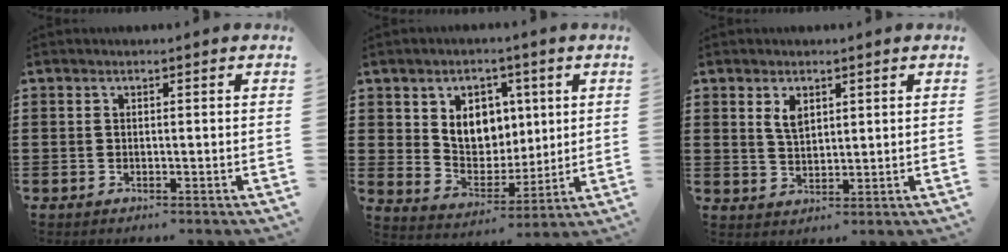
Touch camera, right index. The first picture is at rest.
{"total": 7.7, "force": [2.6, 6.3, 3.5], "torque": [-0.076, 0.000, 0.046]}
{"total": 3.0, "force": [1.6, 1.6, 2.0], "torque": [-0.045, 0.005, 0.029]}